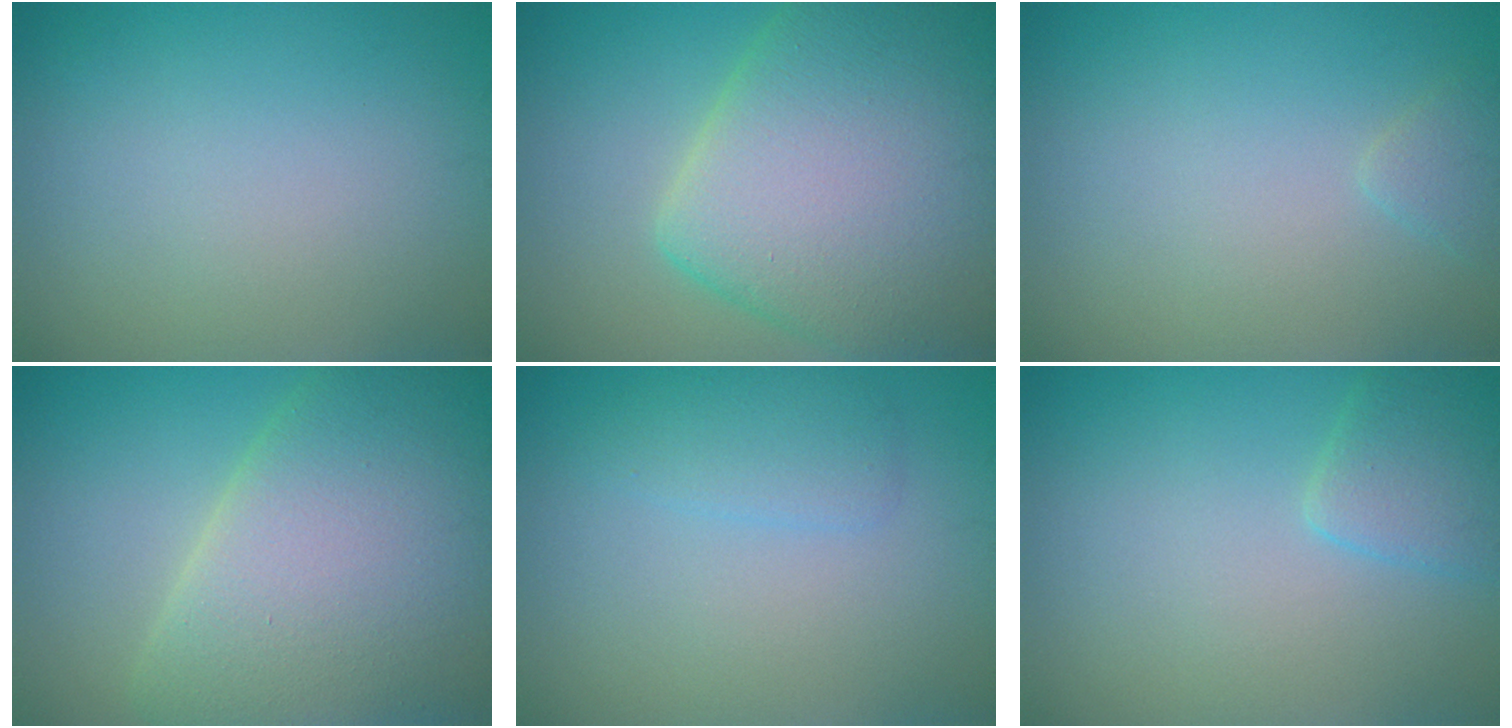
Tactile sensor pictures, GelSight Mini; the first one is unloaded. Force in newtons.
{"total": 12.7, "press": 12.7, "slide": 0.6}
{"total": 1.0, "press": 1.0, "slide": 0.1}
{"total": 11.4, "press": 11.4, "slide": 0.5}
{"total": 1.9, "press": 1.9, "slide": 0.1}
{"total": 2.6, "press": 2.6, "slide": 0.2}